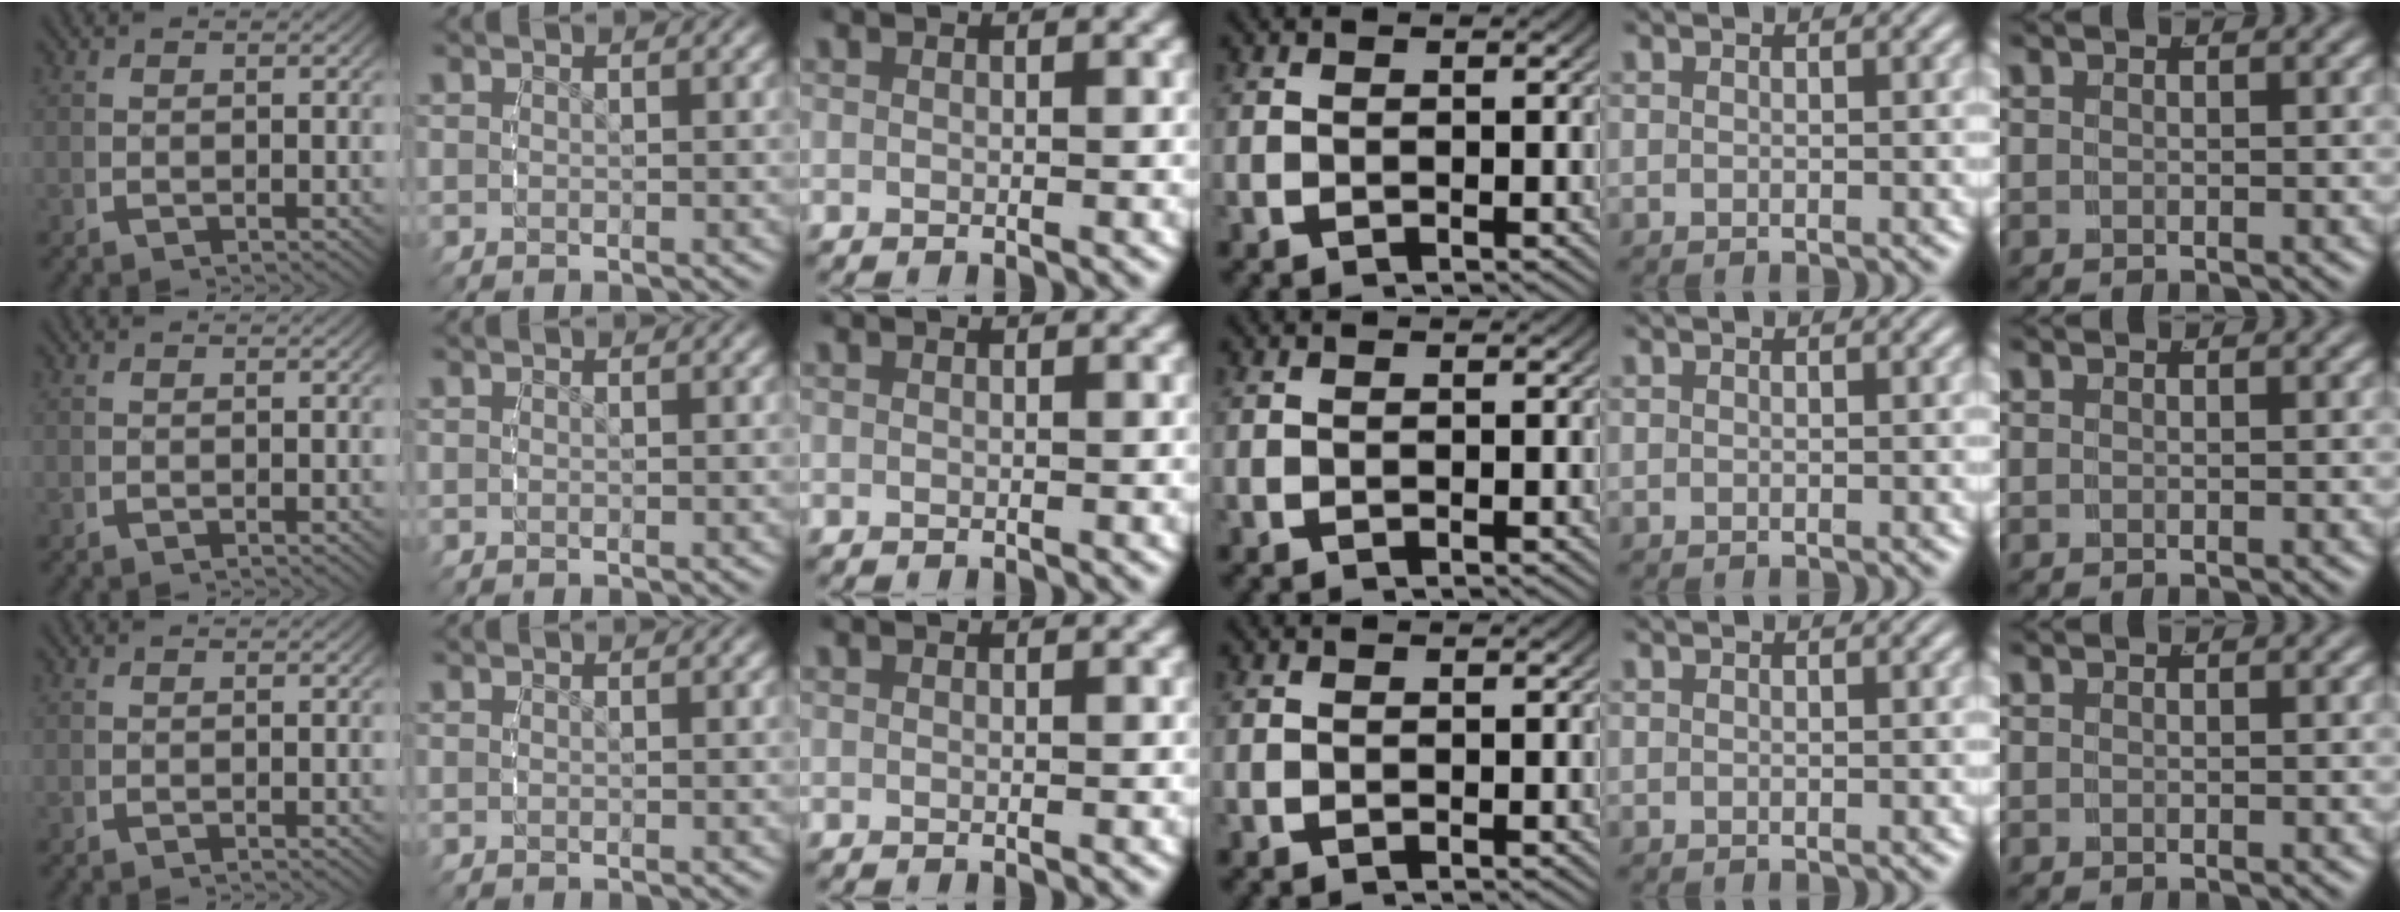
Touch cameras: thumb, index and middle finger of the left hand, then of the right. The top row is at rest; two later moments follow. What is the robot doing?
{"motion": "reach", "object": "toothpaste"}